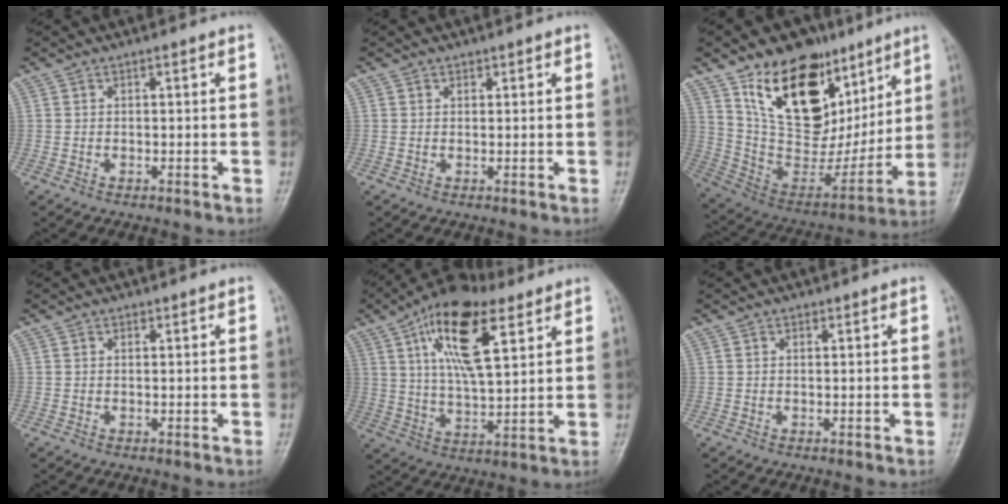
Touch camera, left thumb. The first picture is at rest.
{"total": 0.8, "force": [0.5, 0.6, 0.1], "torque": [0.007, -0.003, 0.005]}
{"total": 26.1, "force": [13.4, 16.1, 15.6], "torque": [-0.200, -0.031, 0.247]}
{"total": 0.0}
{"total": 17.2, "force": [7.8, 7.0, 13.5], "torque": [-0.217, -0.016, 0.135]}
{"total": 0.0}